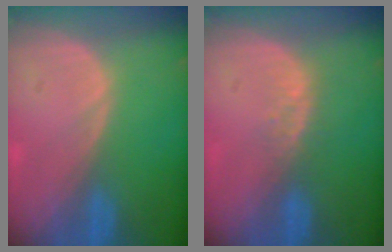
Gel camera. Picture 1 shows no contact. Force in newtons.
{"total": 2.9, "press": 2.3, "slide": 1.8}